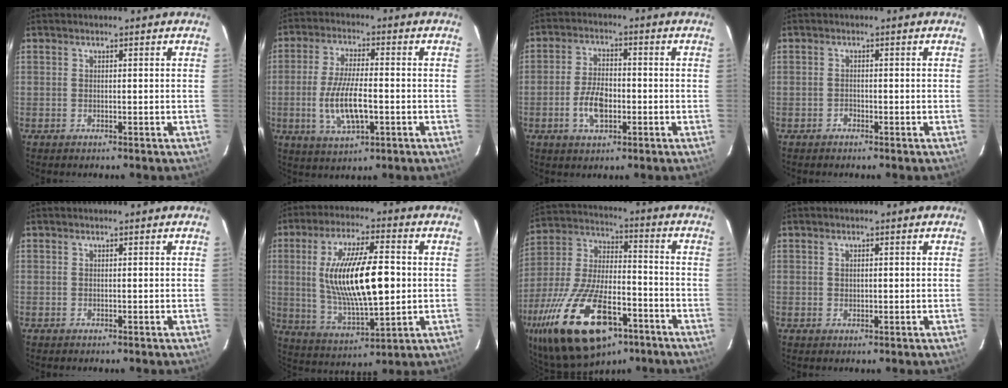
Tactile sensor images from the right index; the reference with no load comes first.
{"total": 10.5, "force": [-2.4, 3.5, 9.6], "torque": [-0.192, -0.010, -0.041]}
{"total": 7.1, "force": [-2.2, 3.7, 5.6], "torque": [-0.115, 0.003, -0.037]}
{"total": 0.9, "force": [-0.7, 0.5, 0.0], "torque": [-0.002, 0.003, -0.012]}
{"total": 0.0}
{"total": 18.5, "force": [1.1, 6.0, 17.5], "torque": [-0.322, -0.002, 0.033]}
{"total": 26.3, "force": [-14.3, 11.9, 18.6], "torque": [-0.380, -0.030, -0.234]}
{"total": 1.1, "force": [0.3, 0.8, 0.8], "torque": [-0.013, 0.003, 0.005]}